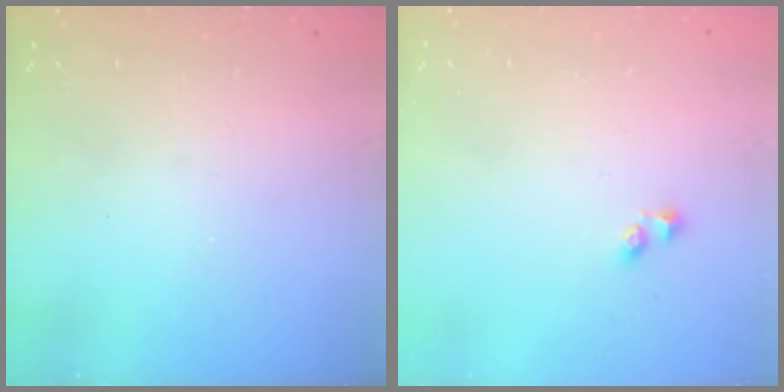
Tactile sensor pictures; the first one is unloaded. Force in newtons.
{"total": 2.2, "press": 2.0, "slide": 0.9}